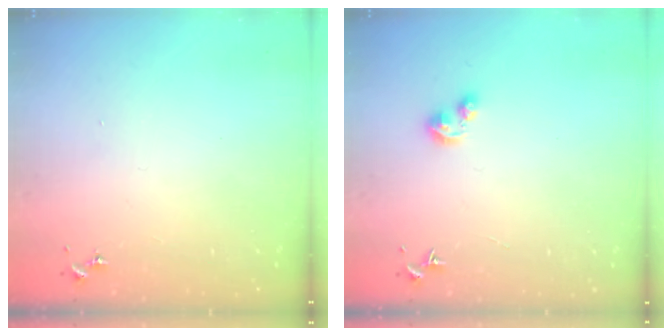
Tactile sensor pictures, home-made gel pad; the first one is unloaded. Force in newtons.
{"total": 3.4, "press": 3.3, "slide": 0.7}